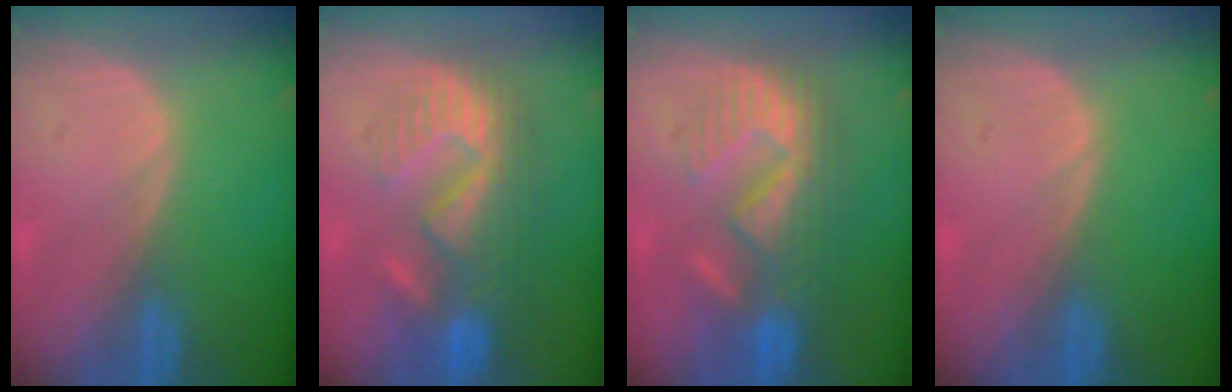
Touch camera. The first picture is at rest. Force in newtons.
{"total": 9.2, "press": 9.1, "slide": 1.7}
{"total": 8.8, "press": 8.7, "slide": 1.5}
{"total": 0.0}